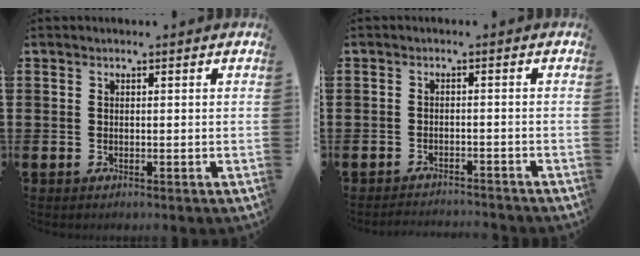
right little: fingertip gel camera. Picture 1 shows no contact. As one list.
[{"total": 1.9, "force": [-1.9, -0.1, -0.1], "torque": [-0.003, 0.004, -0.040]}]